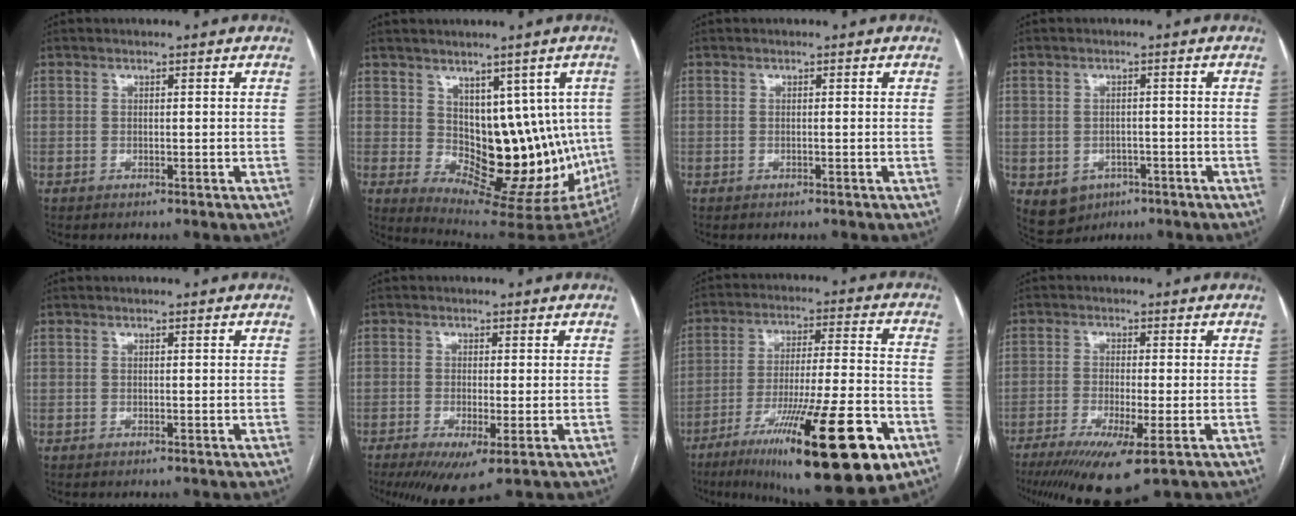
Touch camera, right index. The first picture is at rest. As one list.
[{"total": 13.8, "force": [1.0, 7.9, 11.3], "torque": [-0.130, 0.008, 0.039]}, {"total": 0.0}, {"total": 6.4, "force": [-2.8, 5.4, 2.0], "torque": [-0.037, 0.006, -0.028]}, {"total": 0.0}, {"total": 6.5, "force": [-3.4, 1.1, 5.5], "torque": [-0.083, -0.017, -0.050]}, {"total": 24.2, "force": [-12.9, 3.0, 20.3], "torque": [-0.271, -0.032, -0.201]}, {"total": 10.9, "force": [-6.4, 1.1, 8.8], "torque": [-0.141, -0.029, -0.101]}]